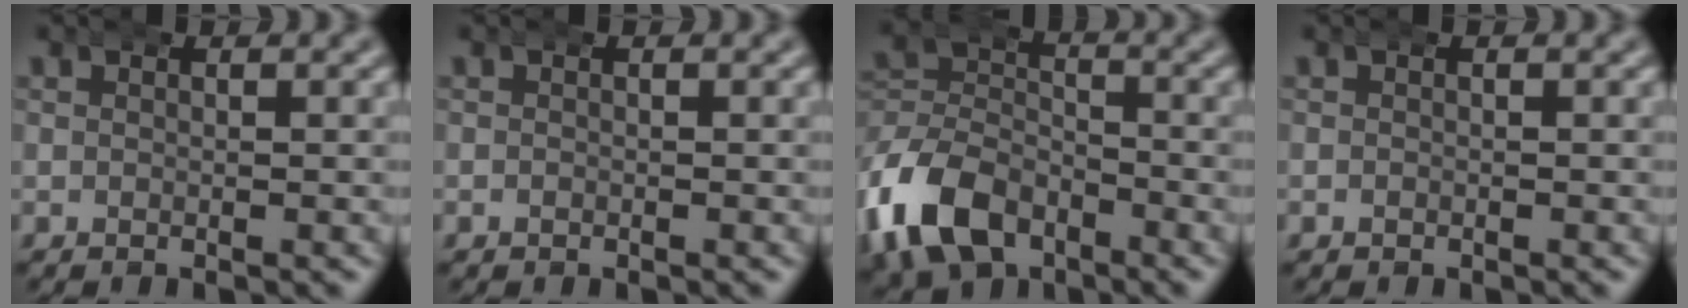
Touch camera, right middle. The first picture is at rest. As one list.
[{"total": 0.0}, {"total": 10.2, "force": [-4.2, 8.1, 4.5], "torque": [-0.112, -0.039, -0.064]}, {"total": 0.0}]